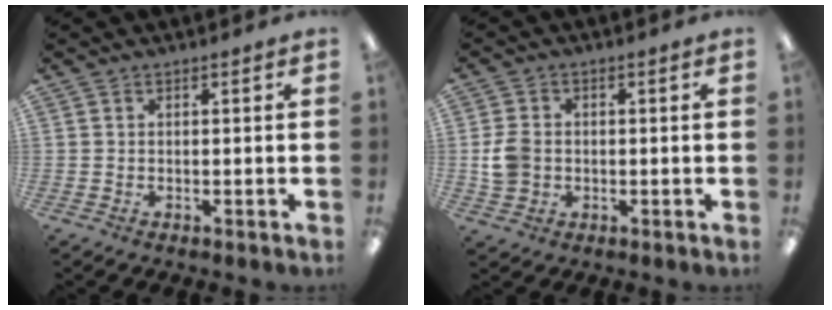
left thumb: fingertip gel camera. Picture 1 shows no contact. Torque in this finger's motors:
{"motor_torque": [-0.29, 0.36, 0.36, -0.41, 0.01]}